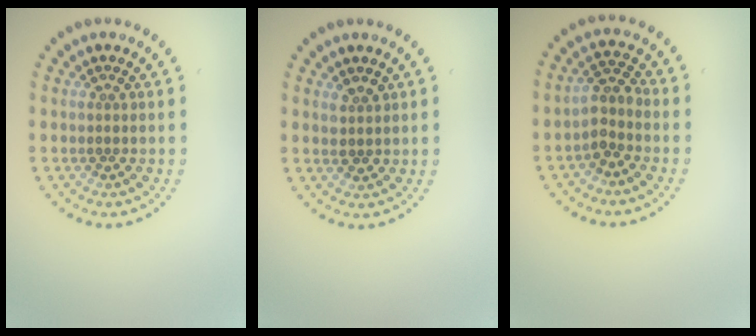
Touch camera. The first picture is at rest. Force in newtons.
{"total": 1.3, "press": 1.3, "slide": 0.4}
{"total": 2.2, "press": 1.7, "slide": 1.4}